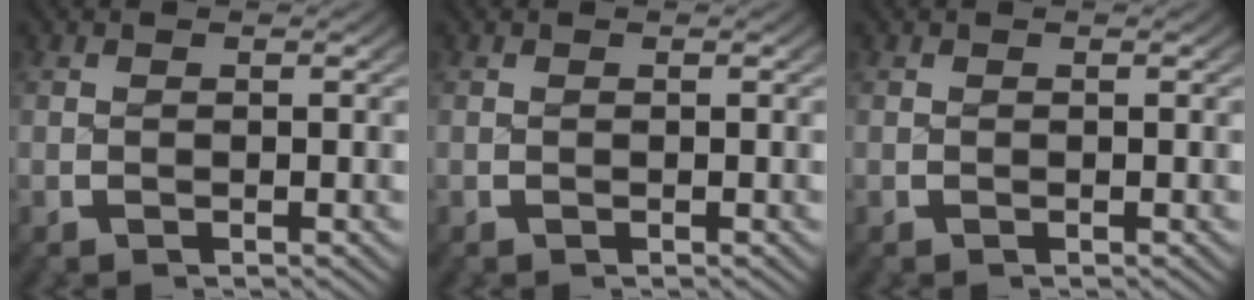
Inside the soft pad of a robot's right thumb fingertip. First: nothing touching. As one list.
[{"total": 0.0}, {"total": 0.0}]